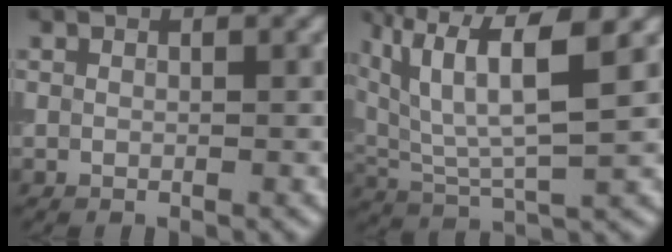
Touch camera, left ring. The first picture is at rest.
{"total": 8.6, "force": [4.1, 2.5, 7.1], "torque": [-0.149, 0.007, 0.077]}